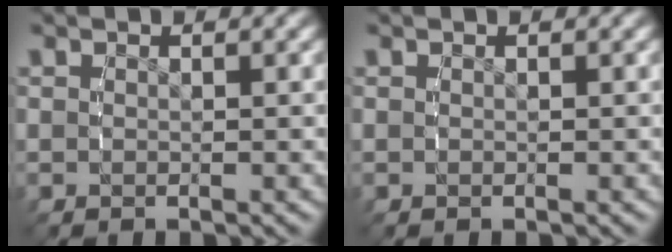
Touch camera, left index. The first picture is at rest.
{"total": 0.0}